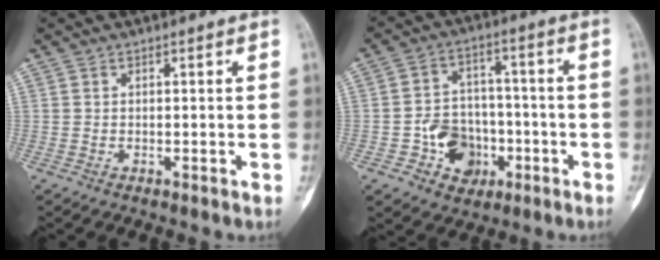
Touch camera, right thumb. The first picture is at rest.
{"total": 10.1, "force": [-3.6, 8.2, 4.7], "torque": [-0.034, 0.036, -0.054]}